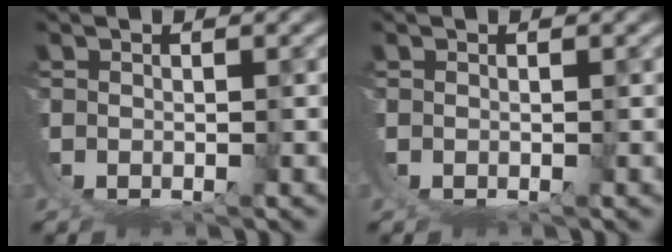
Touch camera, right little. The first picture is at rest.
{"total": 0.0}